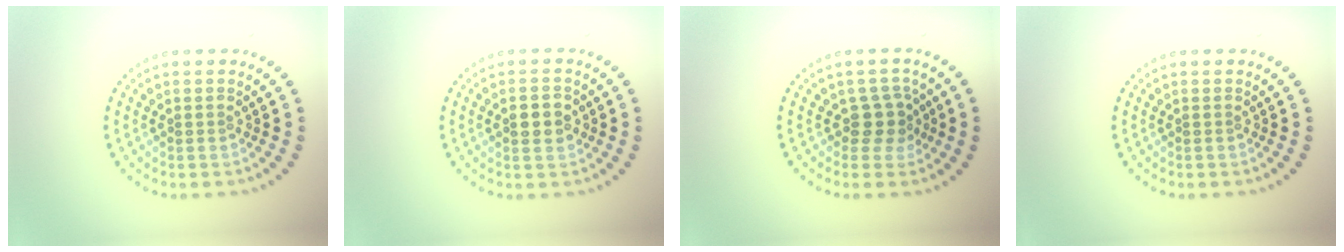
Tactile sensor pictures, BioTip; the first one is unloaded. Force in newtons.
{"total": 2.7, "press": 2.7, "slide": 0.0}
{"total": 2.3, "press": 1.8, "slide": 1.3}
{"total": 0.0}